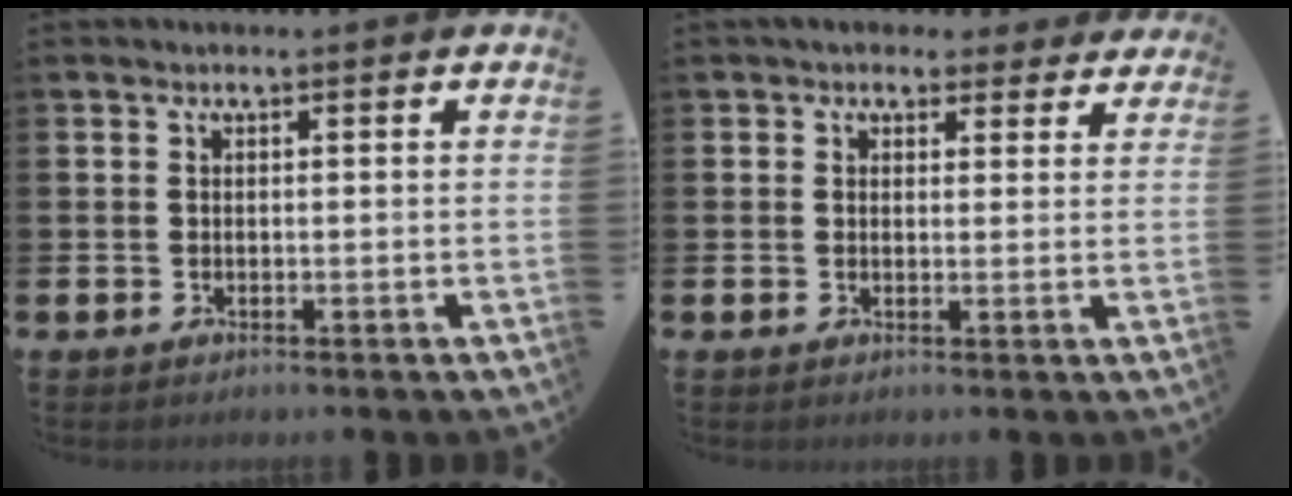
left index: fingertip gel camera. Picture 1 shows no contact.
{"total": 3.6, "force": [3.1, 1.8, 0.5], "torque": [-0.001, -0.014, 0.052]}